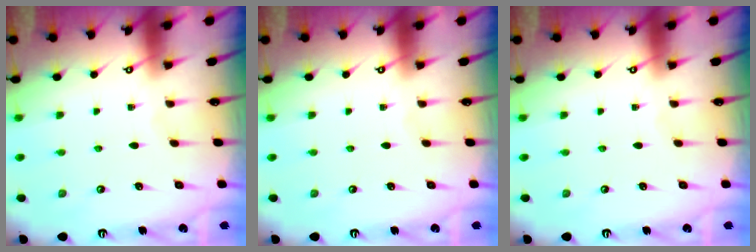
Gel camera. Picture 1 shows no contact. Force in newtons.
{"total": 0.0}
{"total": 0.0}